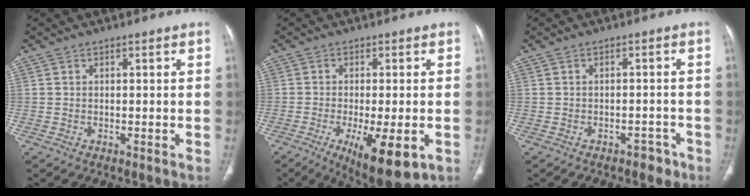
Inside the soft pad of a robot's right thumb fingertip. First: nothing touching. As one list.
[{"total": 11.9, "force": [-4.5, 3.7, 10.4], "torque": [-0.161, -0.016, -0.061]}, {"total": 2.7, "force": [-2.0, 1.6, 0.9], "torque": [-0.003, 0.017, -0.021]}]